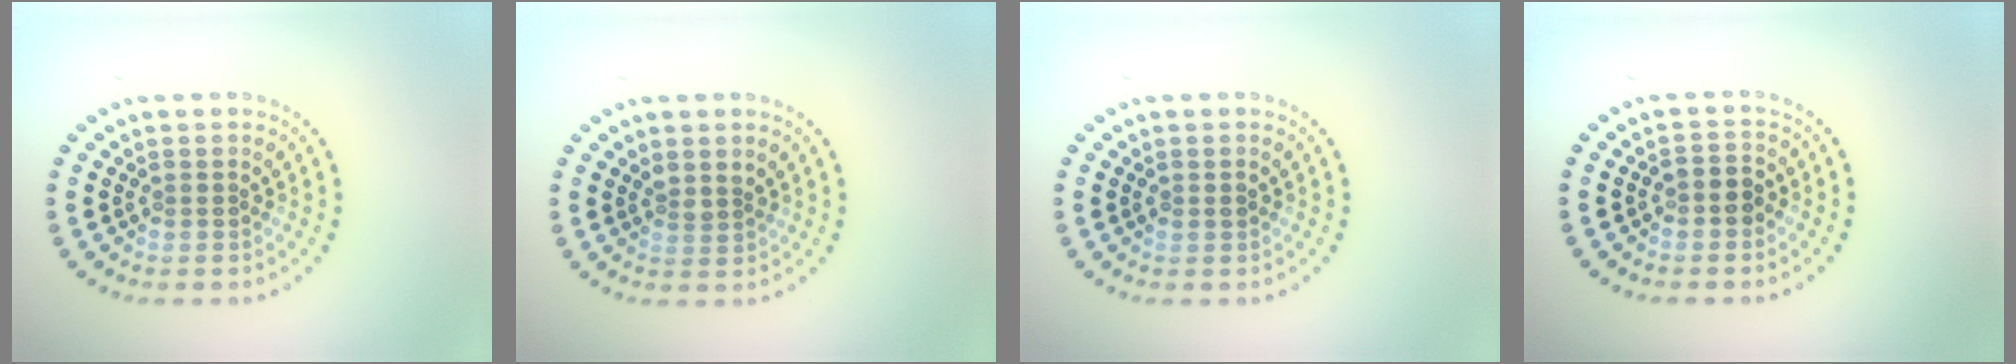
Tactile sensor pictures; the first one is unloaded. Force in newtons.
{"total": 1.5, "press": 1.1, "slide": 0.9}
{"total": 1.0, "press": 1.0, "slide": 0.2}
{"total": 1.9, "press": 1.7, "slide": 0.7}